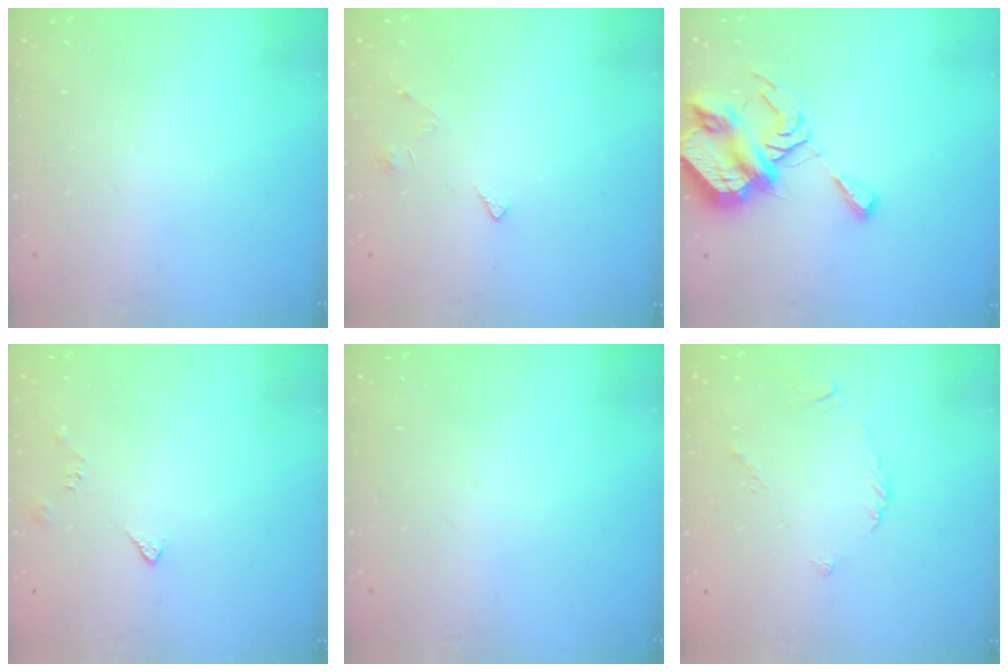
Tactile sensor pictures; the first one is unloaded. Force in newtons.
{"total": 2.0, "press": 1.9, "slide": 0.4}
{"total": 9.3, "press": 9.2, "slide": 1.2}
{"total": 3.1, "press": 3.1, "slide": 0.7}
{"total": 0.0}
{"total": 2.6, "press": 2.6, "slide": 0.6}